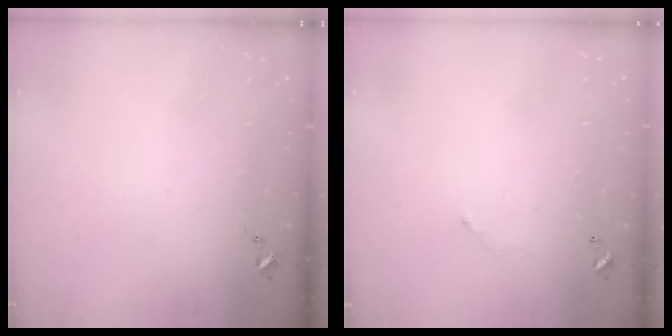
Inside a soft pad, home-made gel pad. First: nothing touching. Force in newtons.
{"total": 5.2, "press": 5.2, "slide": 0.3}